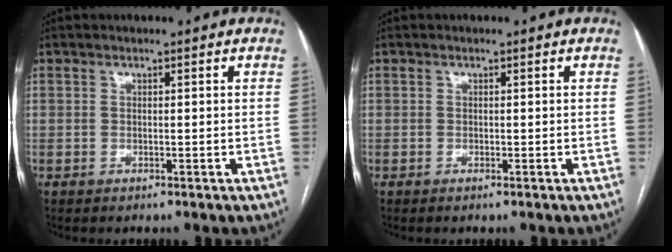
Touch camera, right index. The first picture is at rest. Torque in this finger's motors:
{"motor_torque": [-0.01, -0.01, -0.02, 0.01]}